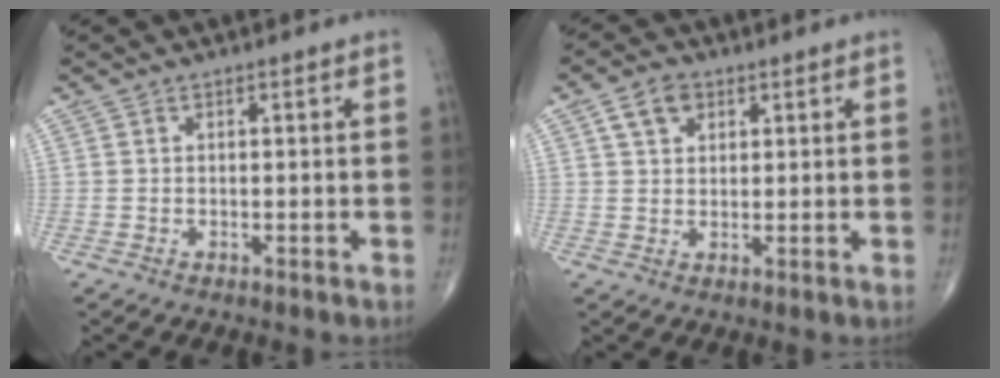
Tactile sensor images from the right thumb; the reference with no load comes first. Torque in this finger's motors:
{"motor_torque": [0.63, 0.82, 0.57, 0.47, 0.02]}